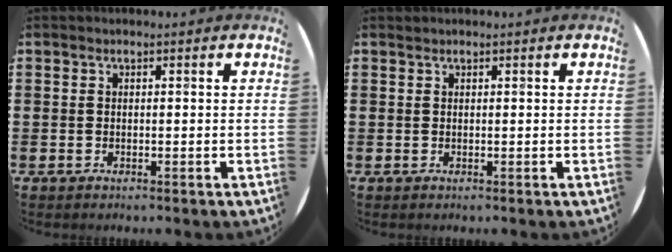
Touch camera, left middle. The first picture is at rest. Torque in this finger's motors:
{"motor_torque": [0.18, -0.11, -0.03, 0.01]}